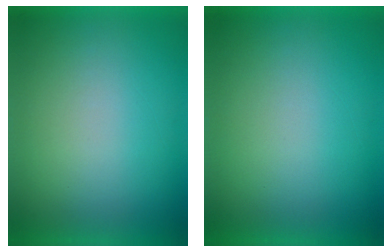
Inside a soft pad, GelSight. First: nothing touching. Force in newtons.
{"total": 0.0}